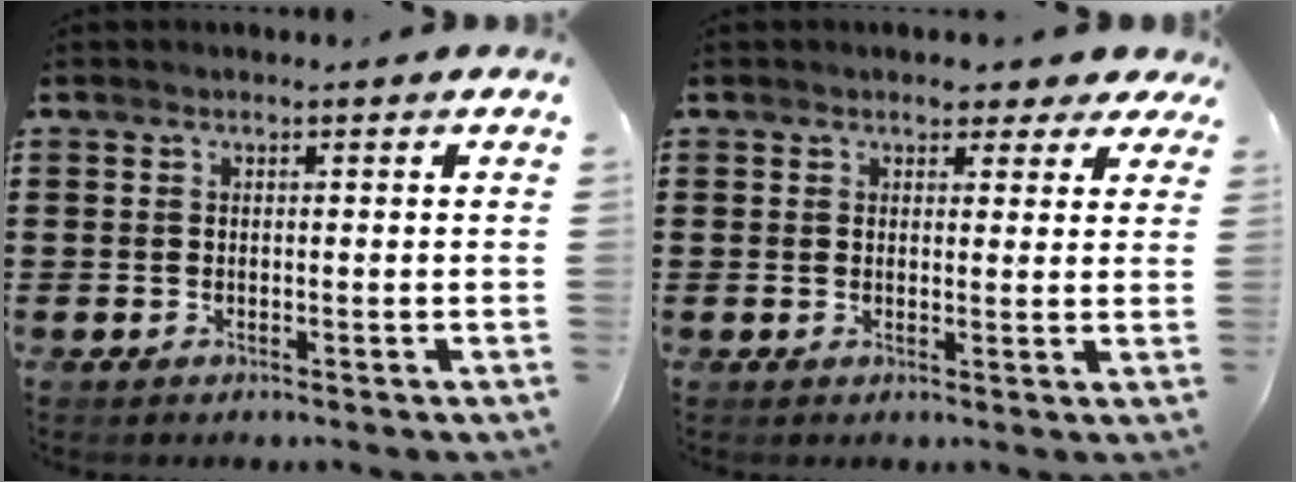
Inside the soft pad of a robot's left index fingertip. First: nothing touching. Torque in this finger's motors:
{"motor_torque": [1.19, -0.94, 0.44, 0.05]}